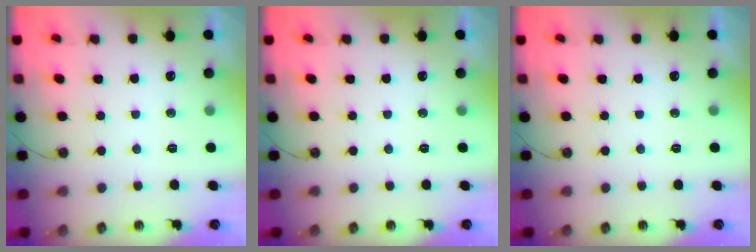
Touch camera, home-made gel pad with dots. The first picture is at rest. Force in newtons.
{"total": 0.0}
{"total": 0.0}